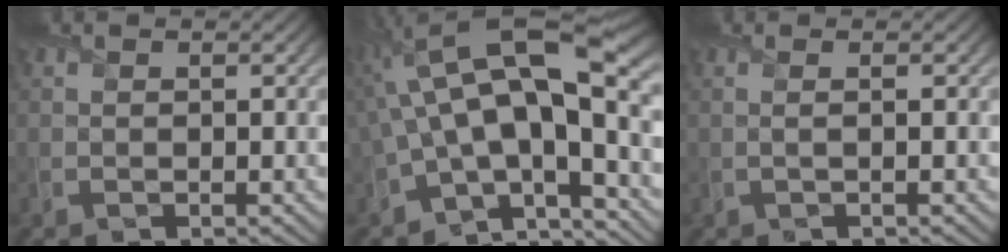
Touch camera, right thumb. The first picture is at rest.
{"total": 16.0, "force": [0.6, 7.5, 14.1], "torque": [-0.254, 0.006, 0.013]}
{"total": 1.3, "force": [0.0, 0.2, 1.2], "torque": [-0.022, 0.006, -0.006]}